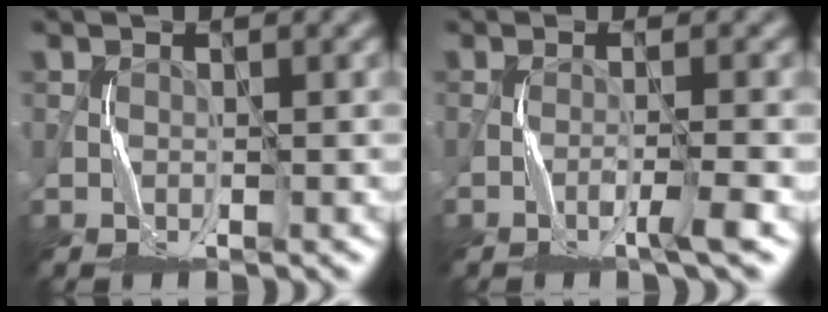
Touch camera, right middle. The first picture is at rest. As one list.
[{"total": 2.4, "force": [-1.3, 0.0, 2.0], "torque": [-0.029, 0.010, -0.032]}]